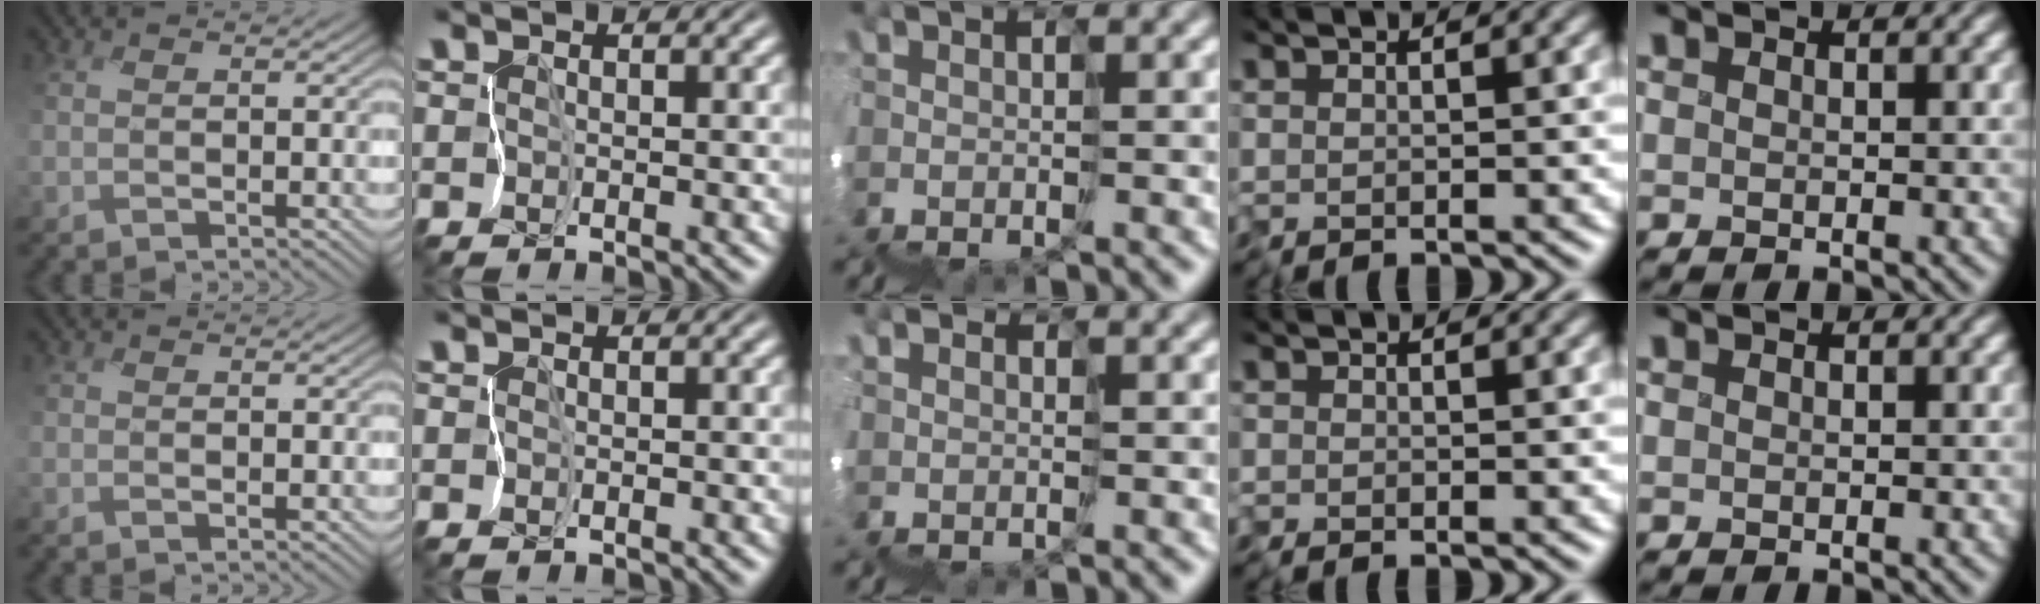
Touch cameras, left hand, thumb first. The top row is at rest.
{"middle": {"total": 2.4, "force": [0.7, -0.6, -2.2], "torque": [0.016, 0.013, 0.012]}, "ring": {"total": 0.5, "force": [-0.4, 0.3, -0.2], "torque": [0.006, 0.000, -0.007]}}